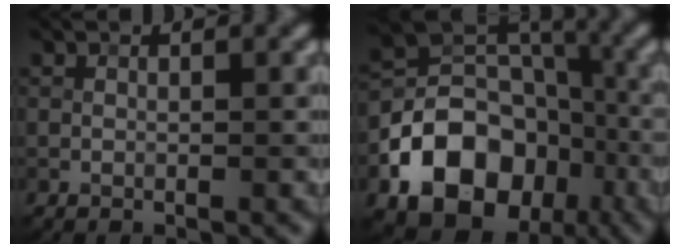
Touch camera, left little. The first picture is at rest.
{"total": 13.3, "force": [-5.7, 10.1, 6.5], "torque": [-0.113, -0.004, -0.116]}